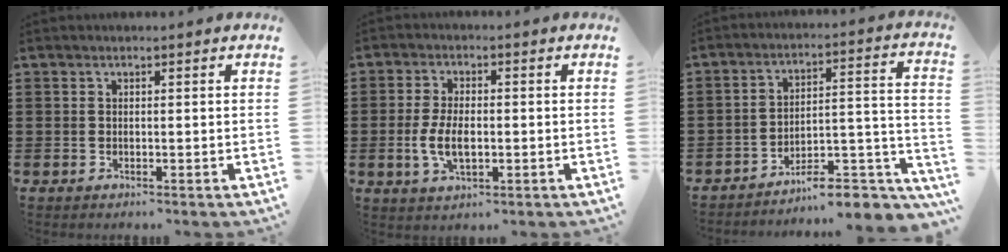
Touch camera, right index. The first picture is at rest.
{"total": 5.7, "force": [-1.0, 2.7, 4.9], "torque": [-0.113, -0.005, -0.023]}
{"total": 8.4, "force": [-7.3, 1.9, 3.7], "torque": [-0.043, 0.015, -0.137]}